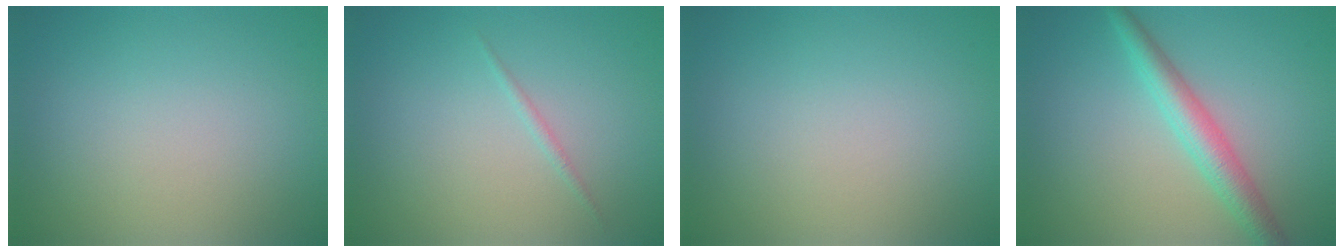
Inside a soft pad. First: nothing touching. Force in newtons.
{"total": 0.6, "press": 0.6, "slide": 0.0}
{"total": 0.0}
{"total": 3.7, "press": 3.7, "slide": 0.1}